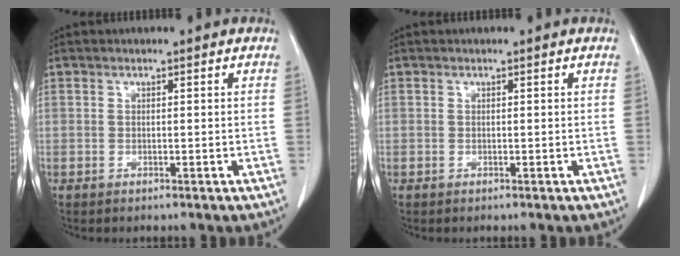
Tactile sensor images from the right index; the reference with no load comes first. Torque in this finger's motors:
{"motor_torque": [0.00, 0.00, 0.00, 0.00]}